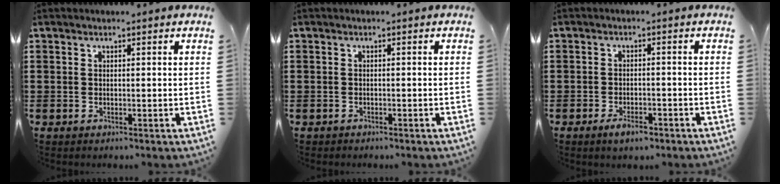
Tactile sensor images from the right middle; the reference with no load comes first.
{"total": 0.7, "force": [-0.6, 0.3, -0.1], "torque": [0.000, 0.003, -0.015]}
{"total": 2.8, "force": [-2.1, 1.1, 1.7], "torque": [-0.027, 0.005, -0.038]}